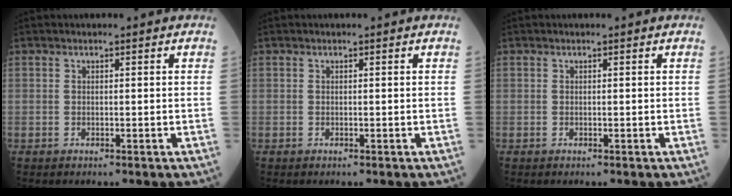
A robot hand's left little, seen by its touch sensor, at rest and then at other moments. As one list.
[{"total": 0.0}, {"total": 0.0}]